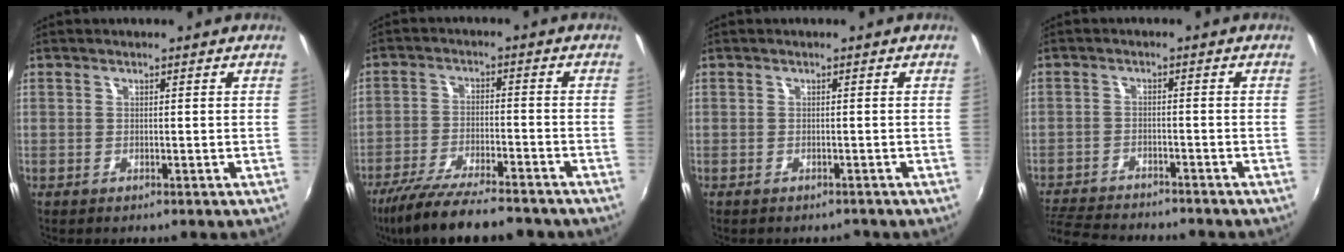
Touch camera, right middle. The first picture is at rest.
{"total": 16.3, "force": [-13.6, 3.2, 8.4], "torque": [-0.170, -0.036, -0.217]}
{"total": 1.4, "force": [-1.2, 0.6, 0.3], "torque": [-0.009, -0.004, -0.016]}
{"total": 11.2, "force": [-10.3, 2.1, 4.0], "torque": [-0.108, -0.014, -0.169]}